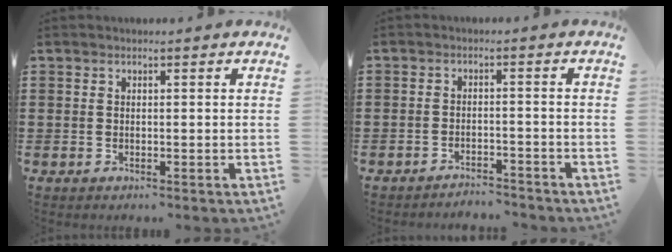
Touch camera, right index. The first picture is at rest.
{"total": 2.4, "force": [-2.4, 0.1, -0.1], "torque": [-0.004, 0.002, -0.051]}